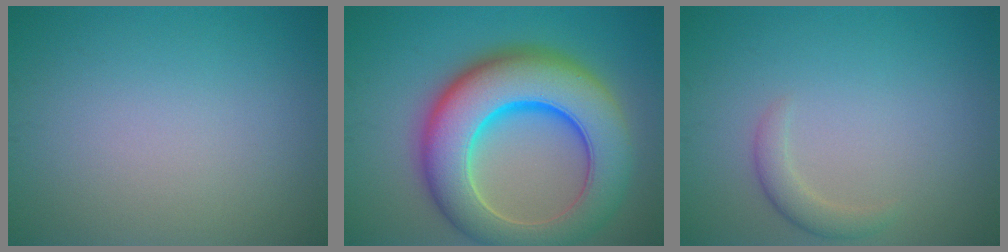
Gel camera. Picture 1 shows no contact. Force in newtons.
{"total": 12.5, "press": 12.5, "slide": 0.4}
{"total": 1.7, "press": 1.7, "slide": 0.1}